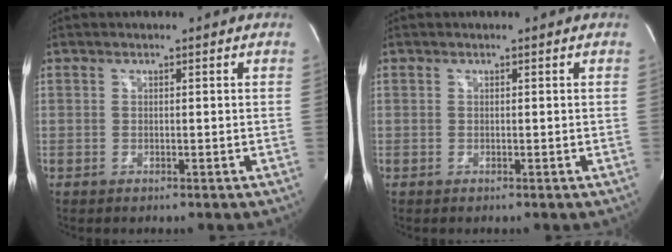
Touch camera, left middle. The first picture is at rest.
{"total": 0.0}